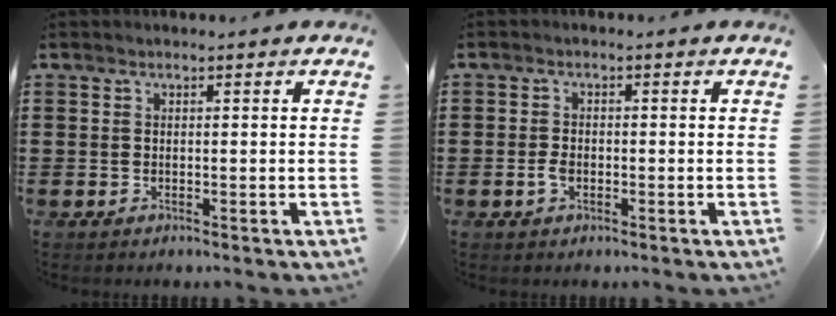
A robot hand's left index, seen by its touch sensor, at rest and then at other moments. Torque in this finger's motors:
{"motor_torque": [0.24, 0.47, 0.14, 0.05]}